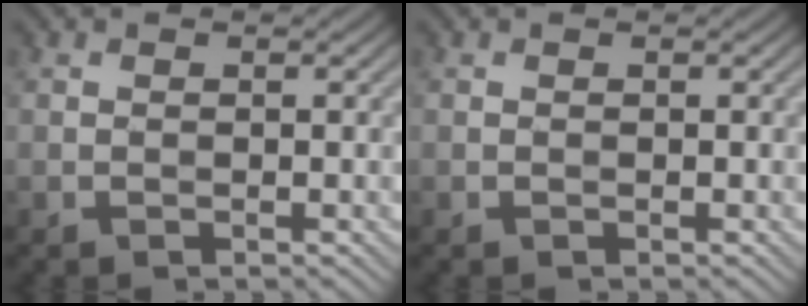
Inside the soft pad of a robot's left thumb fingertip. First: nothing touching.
{"total": 0.0}